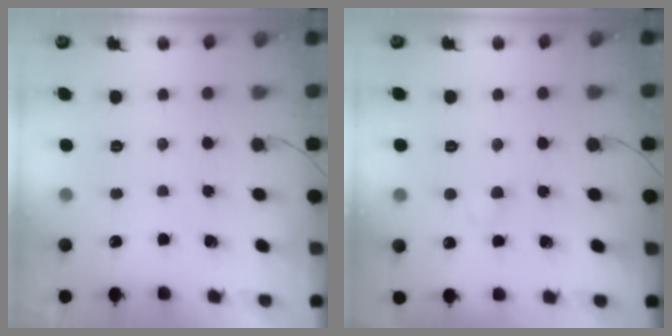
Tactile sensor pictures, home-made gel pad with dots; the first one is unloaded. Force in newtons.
{"total": 2.1, "press": 1.9, "slide": 1.0}